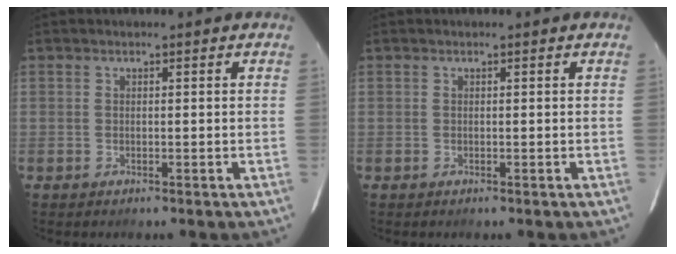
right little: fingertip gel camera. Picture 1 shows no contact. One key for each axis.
{"total": 0.0}